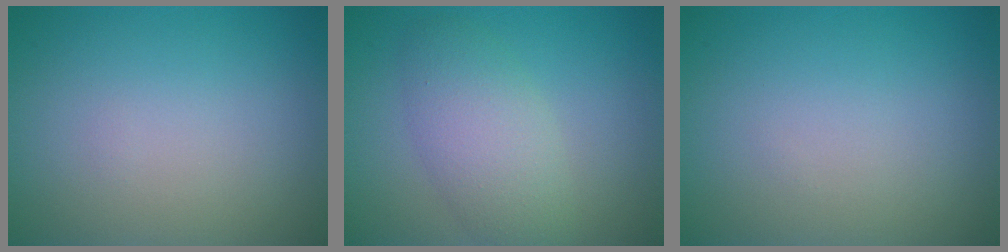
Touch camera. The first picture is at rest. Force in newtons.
{"total": 4.4, "press": 4.4, "slide": 0.2}
{"total": 0.0}